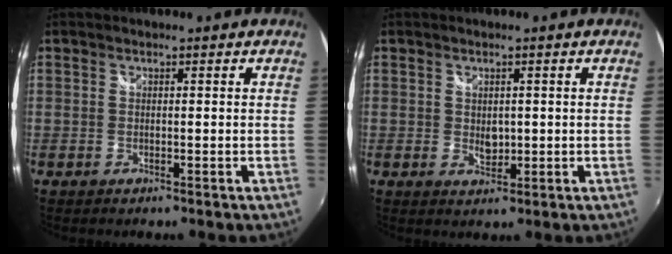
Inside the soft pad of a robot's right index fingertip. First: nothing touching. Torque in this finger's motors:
{"motor_torque": [-0.73, 0.72, 0.04, 0.01]}